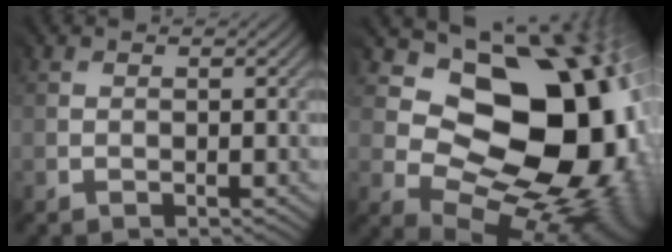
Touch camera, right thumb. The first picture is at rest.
{"total": 14.7, "force": [1.5, 10.9, 9.8], "torque": [-0.091, -0.004, 0.041]}